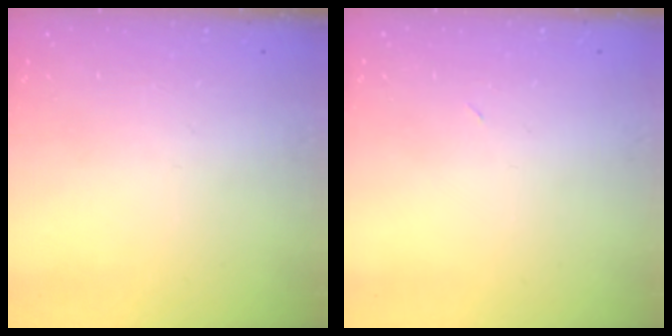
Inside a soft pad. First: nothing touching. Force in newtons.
{"total": 2.9, "press": 2.9, "slide": 0.7}